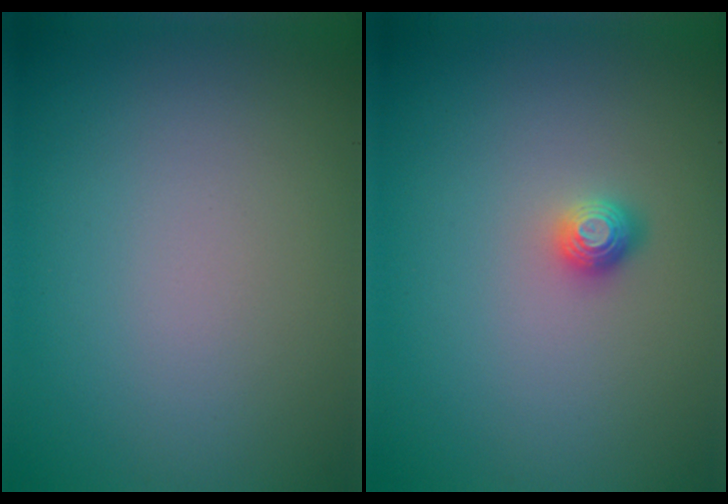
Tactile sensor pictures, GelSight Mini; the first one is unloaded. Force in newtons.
{"total": 1.2, "press": 1.0, "slide": 0.5}